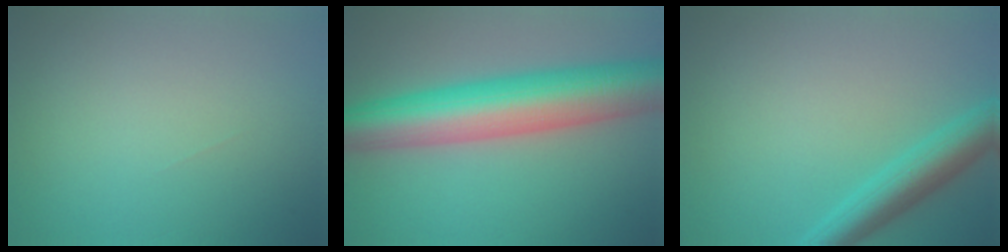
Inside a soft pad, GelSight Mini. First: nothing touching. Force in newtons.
{"total": 10.8, "press": 10.8, "slide": 0.3}
{"total": 4.5, "press": 4.4, "slide": 0.2}